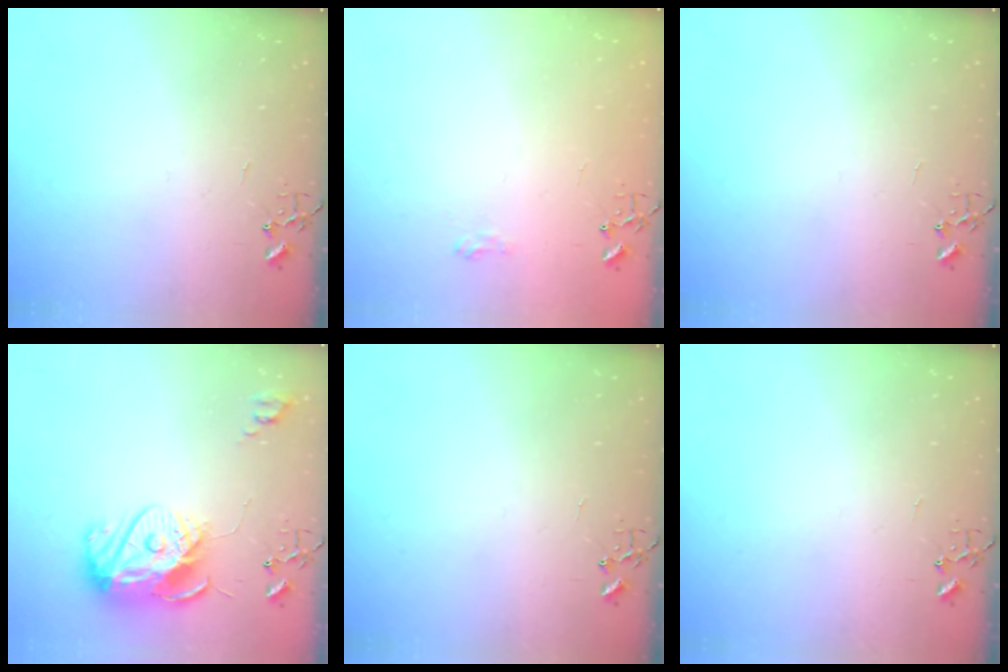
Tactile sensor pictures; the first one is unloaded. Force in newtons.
{"total": 6.5, "press": 6.5, "slide": 0.6}
{"total": 0.0}
{"total": 13.9, "press": 13.8, "slide": 1.3}
{"total": 0.0}
{"total": 0.0}